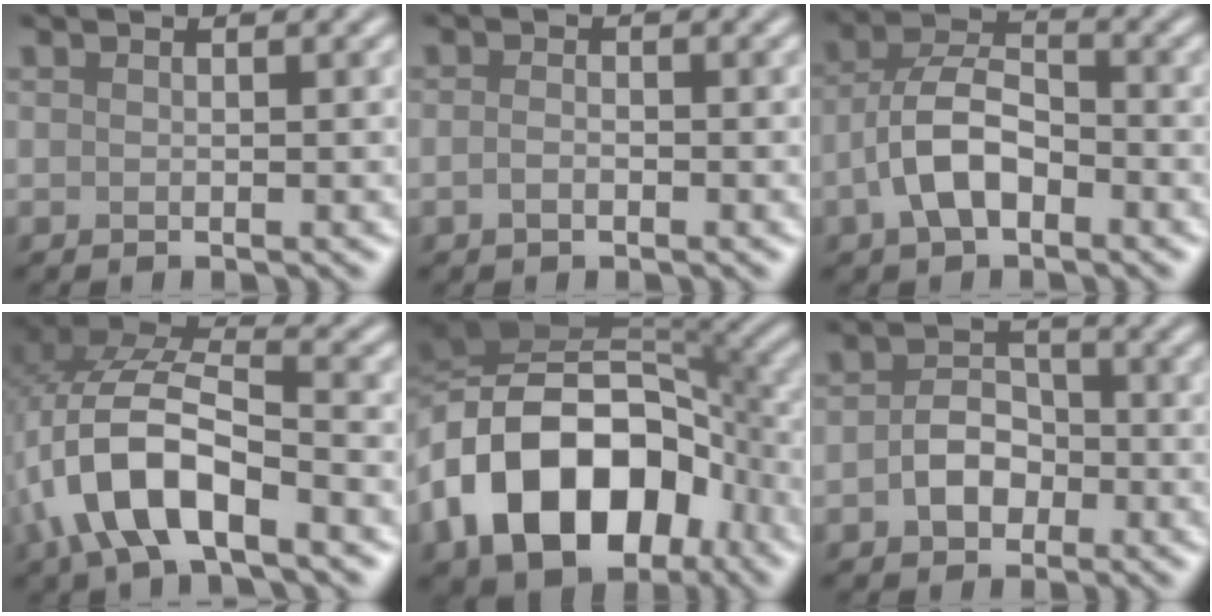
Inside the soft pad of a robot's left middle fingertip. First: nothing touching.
{"total": 1.1, "force": [-0.5, 0.6, 0.8], "torque": [-0.017, 0.000, -0.013]}
{"total": 5.5, "force": [-2.2, 2.9, 4.1], "torque": [-0.077, 0.011, -0.047]}
{"total": 9.6, "force": [-4.1, 4.1, 7.6], "torque": [-0.159, 0.011, -0.078]}
{"total": 15.9, "force": [-5.1, 10.5, 10.8], "torque": [-0.194, 0.001, -0.097]}
{"total": 3.4, "force": [-1.1, 2.5, 2.0], "torque": [-0.034, 0.003, -0.023]}